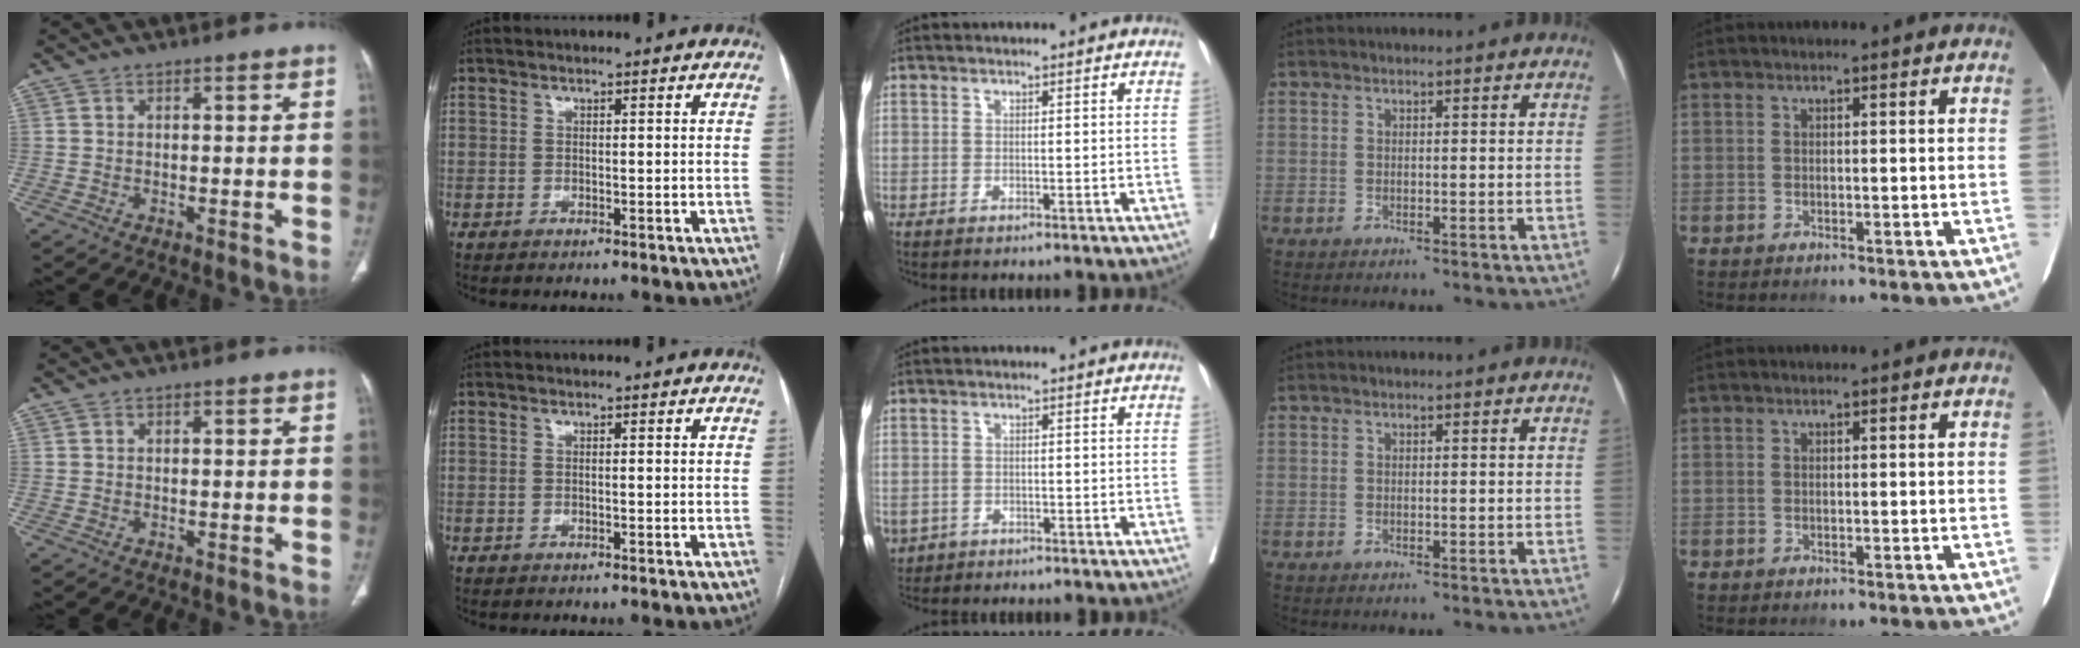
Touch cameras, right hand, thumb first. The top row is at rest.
{"middle": {"total": 3.8, "force": [-2.1, 3.1, 1.0], "torque": [-0.025, -0.001, -0.030]}}